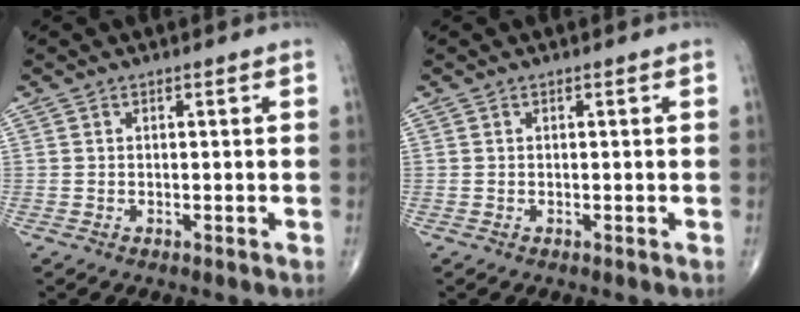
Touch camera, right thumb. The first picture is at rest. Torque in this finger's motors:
{"motor_torque": [-0.01, 0.01, 0.00, 0.00, 0.00]}